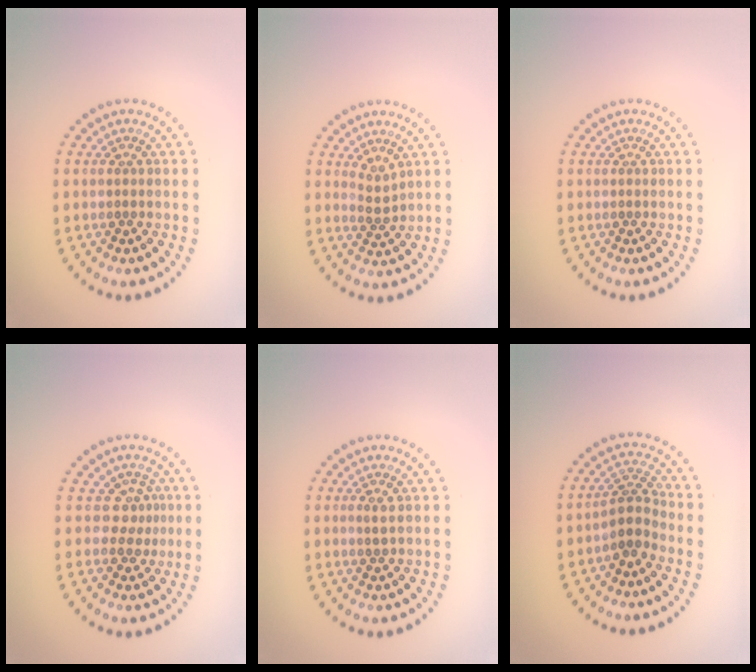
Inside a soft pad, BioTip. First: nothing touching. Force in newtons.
{"total": 1.5, "press": 0.9, "slide": 1.2}
{"total": 0.0}
{"total": 2.2, "press": 1.5, "slide": 1.6}
{"total": 0.9, "press": 0.8, "slide": 0.2}
{"total": 2.5, "press": 2.0, "slide": 1.6}